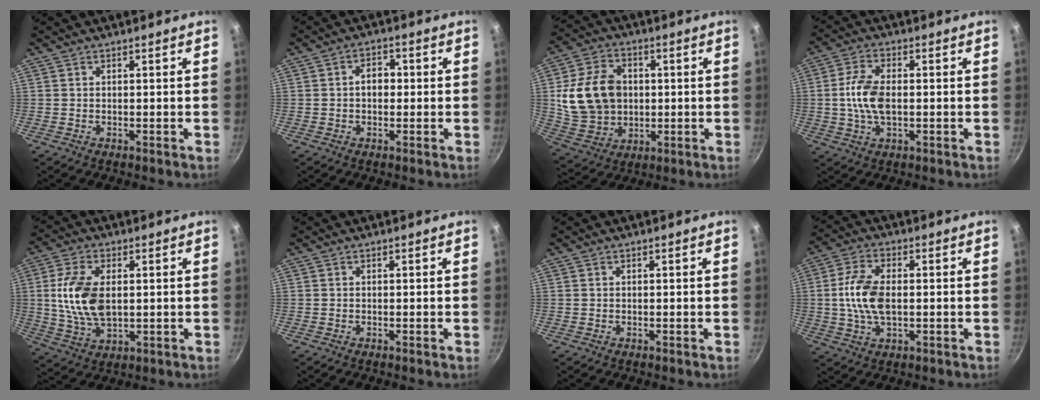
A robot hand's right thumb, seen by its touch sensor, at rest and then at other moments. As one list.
[{"total": 3.8, "force": [-0.1, 2.8, 2.6], "torque": [-0.015, 0.013, -0.004]}, {"total": 16.2, "force": [1.4, 12.5, 10.2], "torque": [-0.172, 0.007, 0.037]}, {"total": 8.1, "force": [-0.3, 4.5, 6.8], "torque": [-0.134, 0.012, -0.011]}, {"total": 11.9, "force": [1.2, 6.7, 9.8], "torque": [-0.187, -0.005, 0.024]}, {"total": 0.0}, {"total": 0.0}, {"total": 9.5, "force": [-0.1, 5.3, 7.9], "torque": [-0.154, 0.014, -0.008]}]